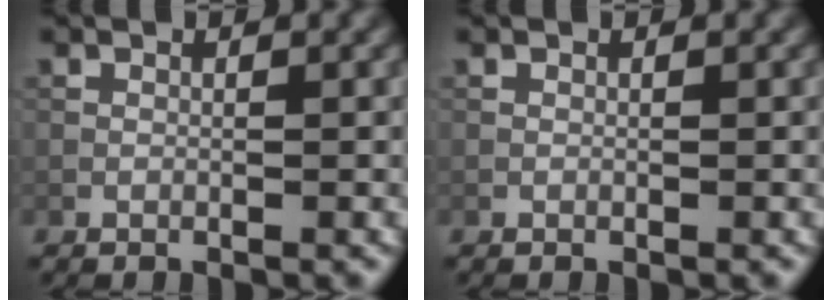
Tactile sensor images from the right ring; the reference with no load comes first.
{"total": 0.0}